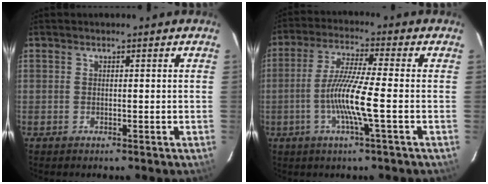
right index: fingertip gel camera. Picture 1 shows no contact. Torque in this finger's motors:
{"motor_torque": [1.25, -0.26, 0.79, 0.21]}